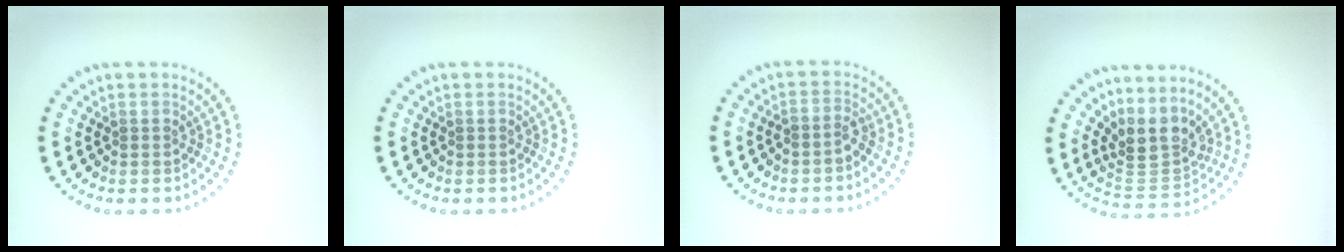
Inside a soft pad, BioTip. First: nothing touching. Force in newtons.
{"total": 0.0}
{"total": 1.4, "press": 1.1, "slide": 0.8}
{"total": 4.0, "press": 2.9, "slide": 2.7}